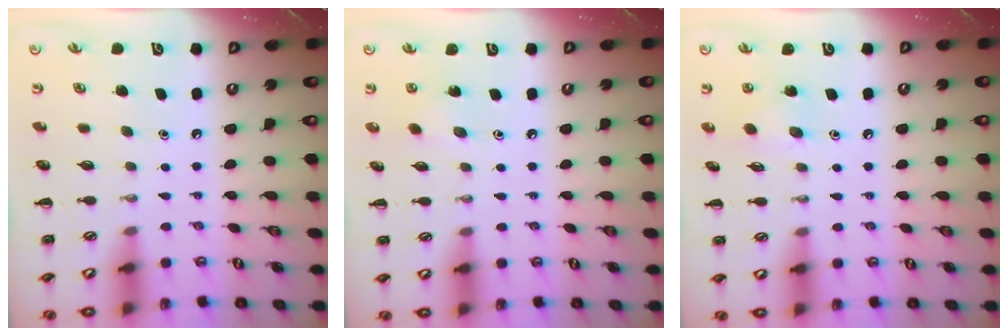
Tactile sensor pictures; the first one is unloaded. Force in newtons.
{"total": 2.7, "press": 2.6, "slide": 0.8}
{"total": 5.6, "press": 5.5, "slide": 1.0}